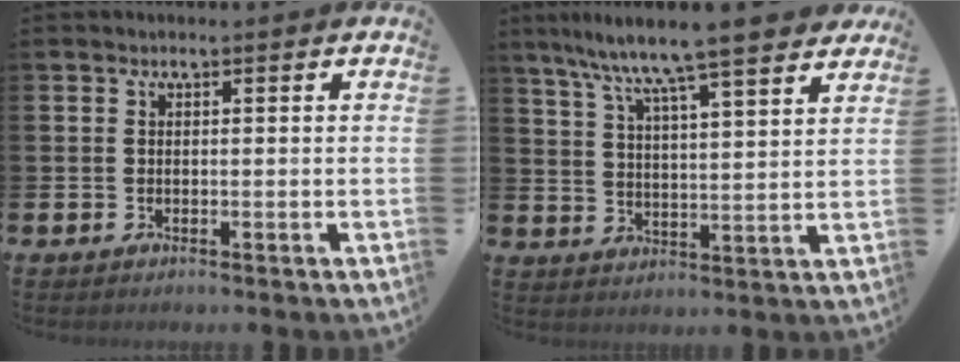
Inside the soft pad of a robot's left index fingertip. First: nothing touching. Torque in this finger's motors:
{"motor_torque": [0.56, -0.64, 1.05, 0.21]}